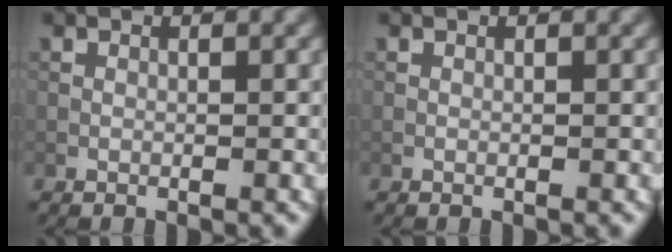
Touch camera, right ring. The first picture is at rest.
{"total": 0.0}